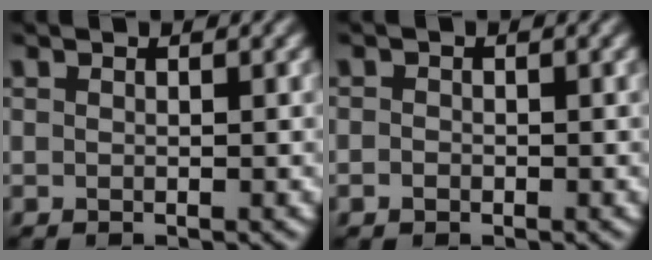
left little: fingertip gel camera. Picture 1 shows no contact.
{"total": 0.8, "force": [-0.4, 0.7, 0.3], "torque": [-0.004, -0.002, -0.009]}